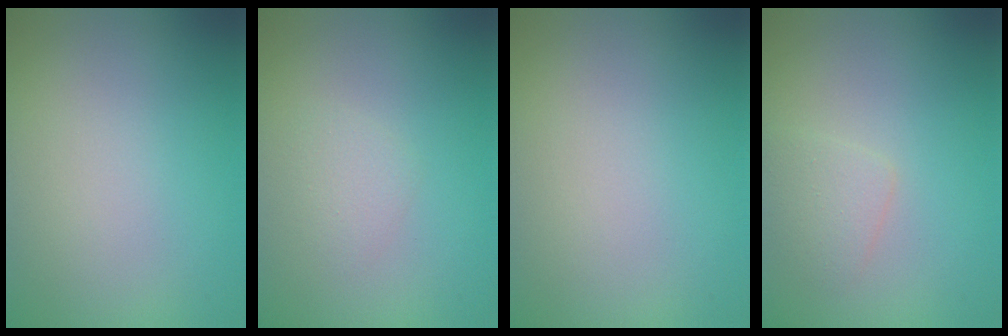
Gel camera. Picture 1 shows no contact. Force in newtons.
{"total": 1.1, "press": 1.1, "slide": 0.0}
{"total": 0.0}
{"total": 1.6, "press": 1.6, "slide": 0.1}